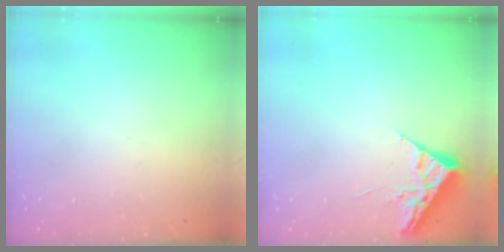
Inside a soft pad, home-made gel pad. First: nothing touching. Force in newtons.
{"total": 3.7, "press": 3.6, "slide": 0.5}